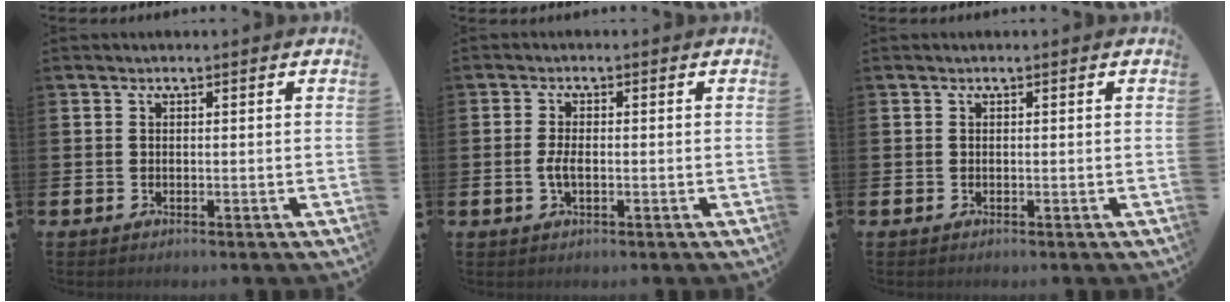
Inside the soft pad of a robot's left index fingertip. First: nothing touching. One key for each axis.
{"total": 2.3, "fx": -0.4, "fy": 1.0, "fz": 2.0, "tx": -0.037, "ty": 0.001, "tz": -0.008}
{"total": 0.0}